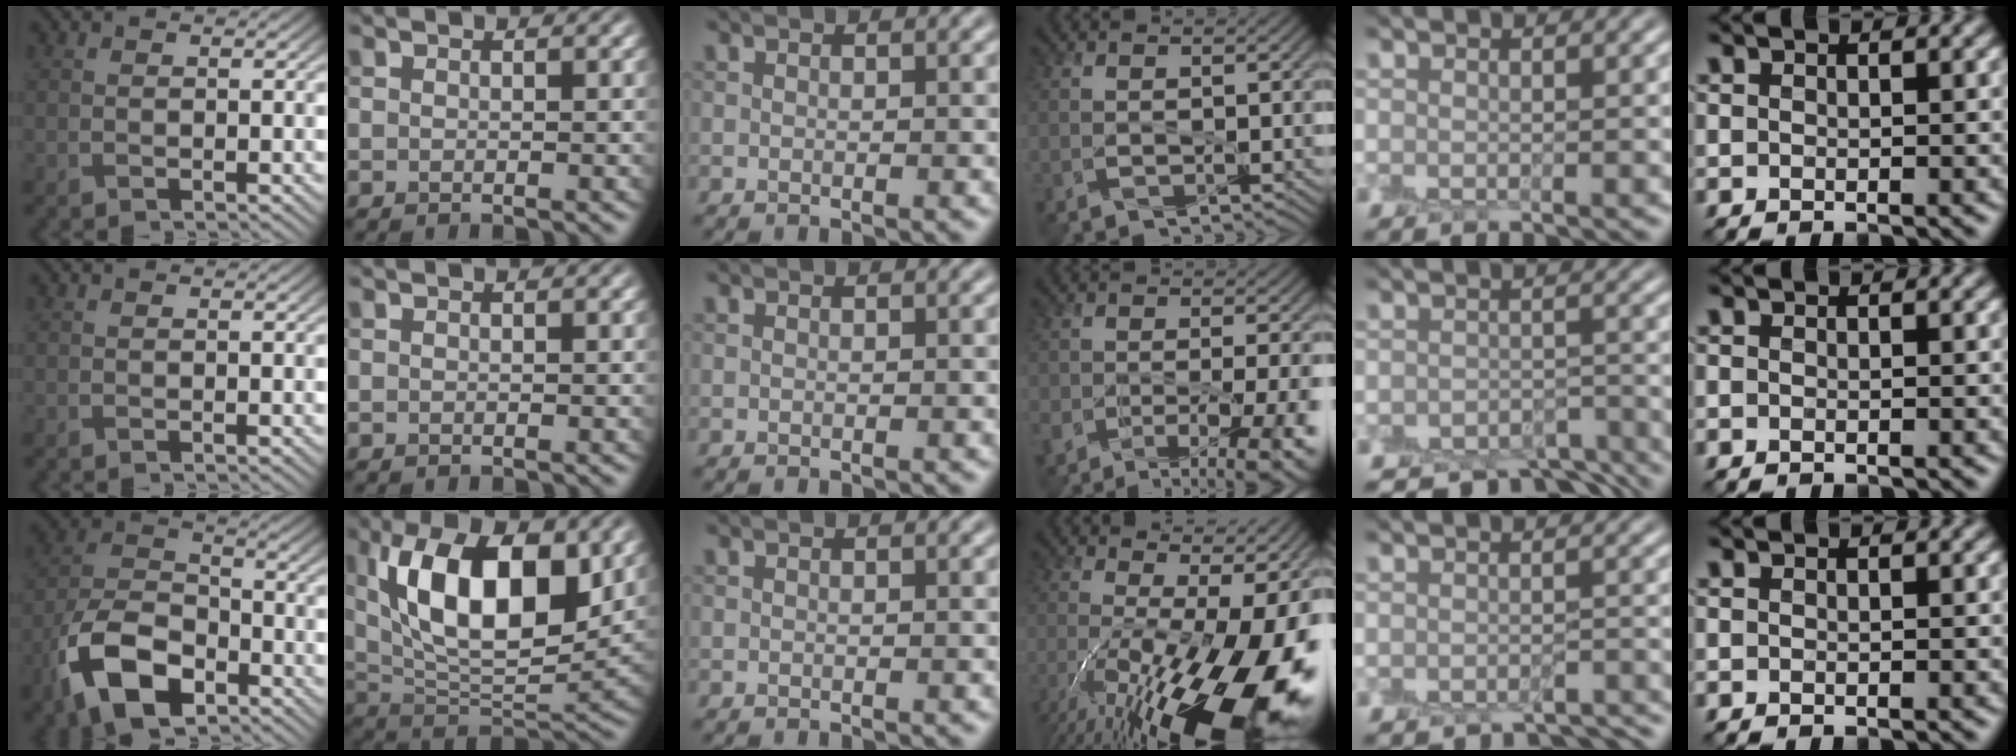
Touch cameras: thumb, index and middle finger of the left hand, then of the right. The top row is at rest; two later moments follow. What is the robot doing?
{"motion": "peel", "object": "envelope seal"}